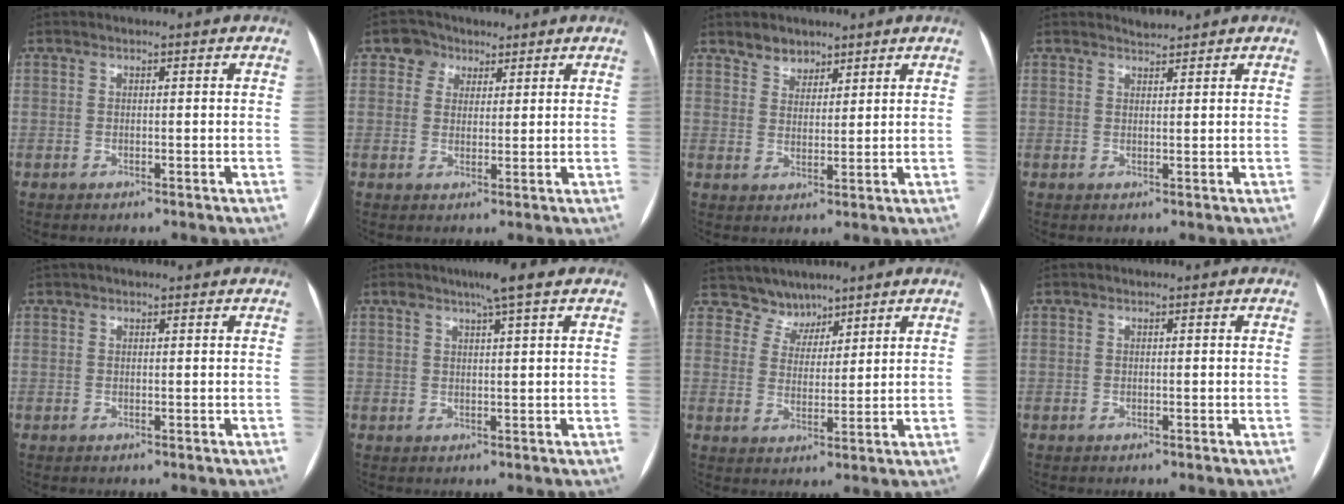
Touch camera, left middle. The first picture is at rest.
{"total": 3.6, "force": [2.1, 2.9, 0.2], "torque": [-0.005, 0.010, 0.031]}
{"total": 3.6, "force": [2.9, 2.0, 0.5], "torque": [-0.006, 0.003, 0.050]}
{"total": 1.3, "force": [1.3, -0.1, -0.2], "torque": [-0.006, 0.000, 0.024]}
{"total": 3.0, "force": [2.5, 0.8, 1.5], "torque": [-0.023, 0.042, 0.040]}
{"total": 4.5, "force": [3.0, -0.3, 3.3], "torque": [-0.062, 0.008, 0.052]}
{"total": 4.7, "force": [4.0, 2.3, -0.6], "torque": [0.017, -0.001, 0.072]}
{"total": 0.0}